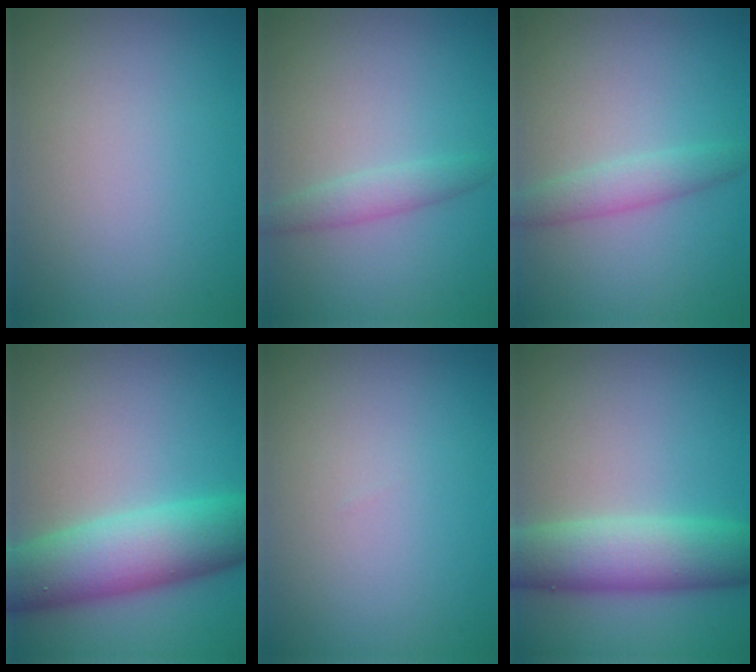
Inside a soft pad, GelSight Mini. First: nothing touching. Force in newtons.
{"total": 1.8, "press": 1.8, "slide": 0.1}
{"total": 2.2, "press": 2.2, "slide": 0.1}
{"total": 8.6, "press": 8.6, "slide": 0.4}
{"total": 0.0}
{"total": 6.8, "press": 6.8, "slide": 0.3}